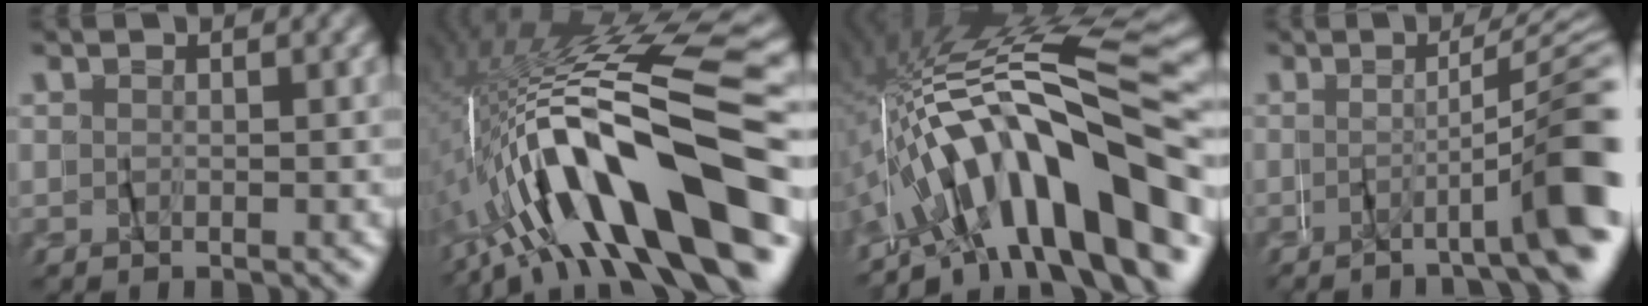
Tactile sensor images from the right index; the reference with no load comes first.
{"total": 13.3, "force": [-2.0, 3.0, 12.8], "torque": [-0.239, 0.027, -0.034]}
{"total": 14.7, "force": [-4.6, 5.2, 12.9], "torque": [-0.232, 0.010, -0.065]}
{"total": 7.3, "force": [-4.0, -0.9, 6.0], "torque": [-0.057, 0.003, -0.062]}